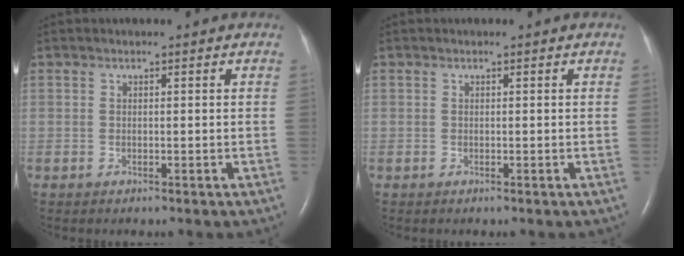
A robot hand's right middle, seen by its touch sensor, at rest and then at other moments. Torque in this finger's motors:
{"motor_torque": [0.01, 0.09, 0.08, 0.00]}